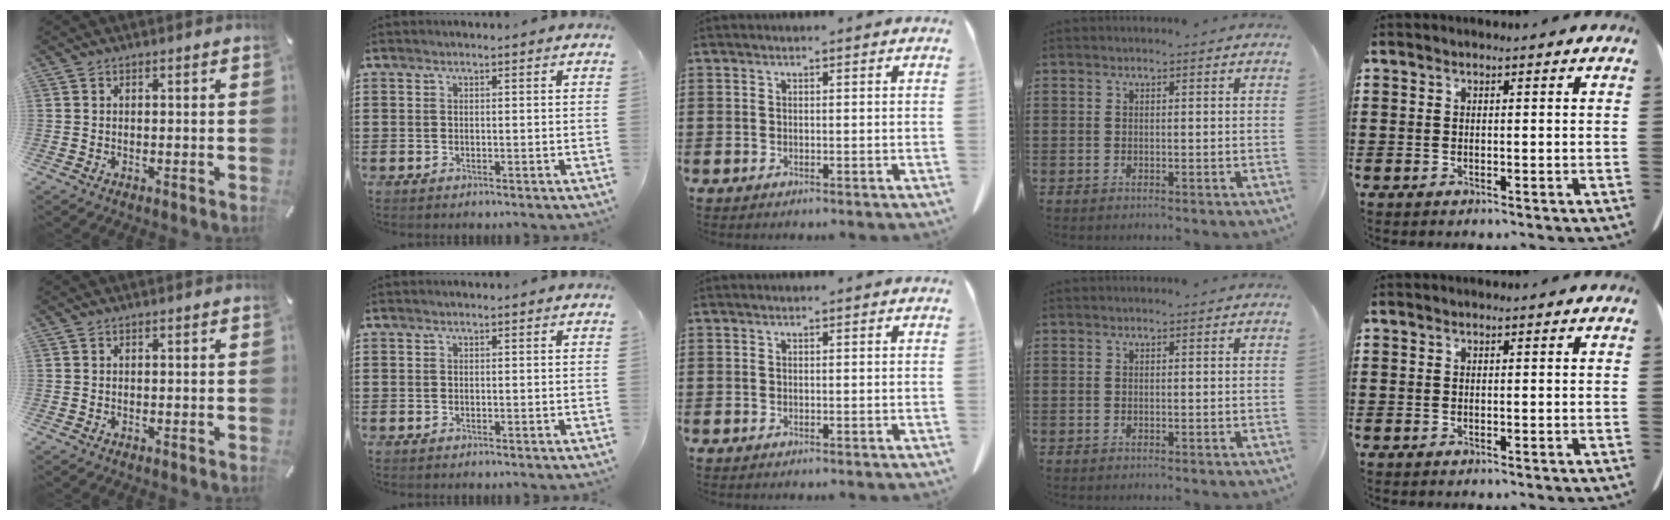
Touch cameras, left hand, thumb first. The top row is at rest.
{}